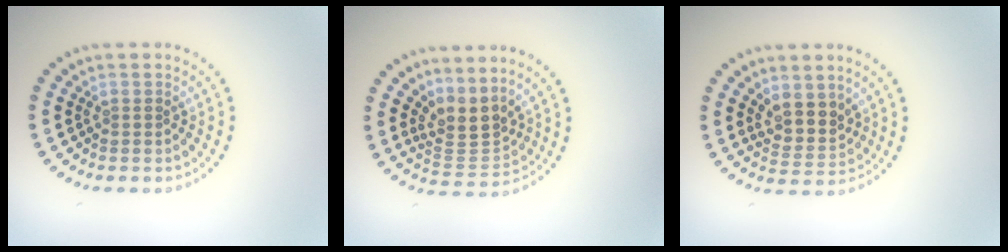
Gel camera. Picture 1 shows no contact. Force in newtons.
{"total": 3.4, "press": 2.4, "slide": 2.4}
{"total": 3.1, "press": 2.6, "slide": 1.6}